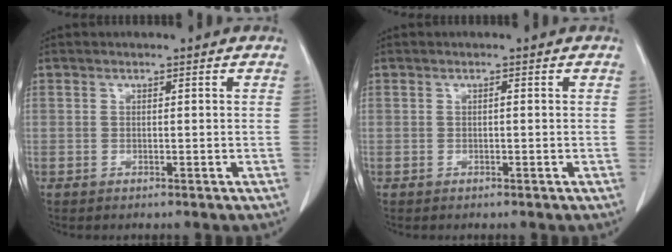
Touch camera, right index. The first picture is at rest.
{"total": 0.0}